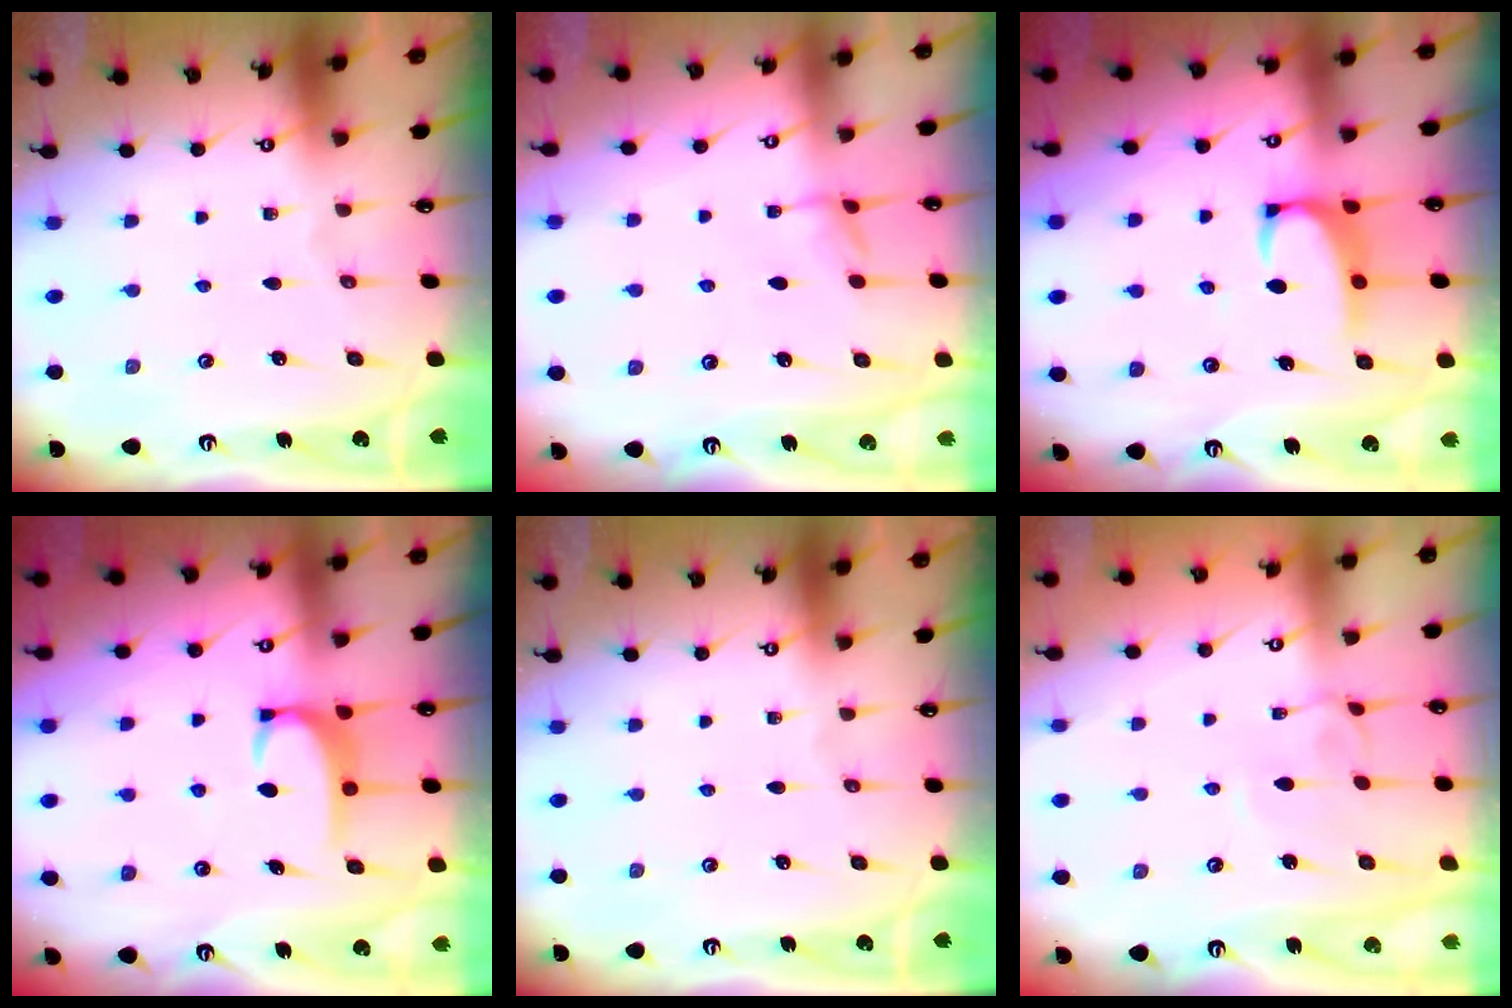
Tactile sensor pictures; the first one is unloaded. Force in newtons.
{"total": 2.6, "press": 2.6, "slide": 0.5}
{"total": 2.7, "press": 2.5, "slide": 1.0}
{"total": 3.4, "press": 3.4, "slide": 0.4}
{"total": 0.0}
{"total": 2.5, "press": 2.5, "slide": 0.3}